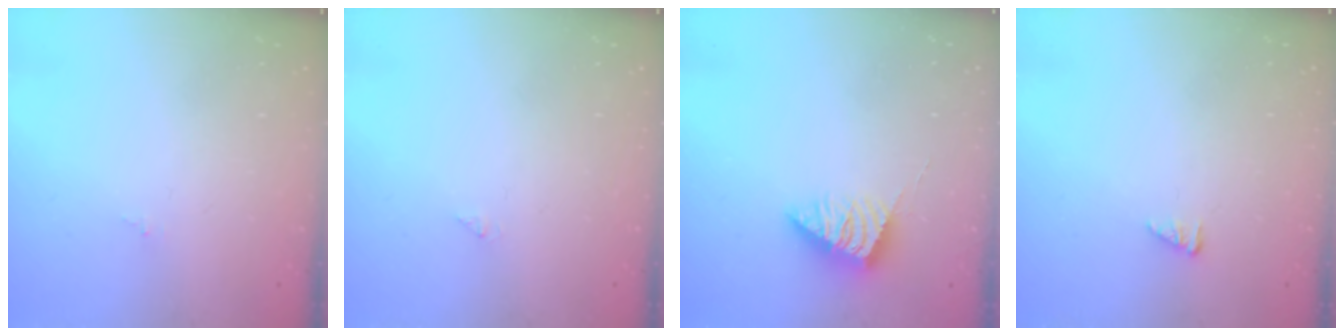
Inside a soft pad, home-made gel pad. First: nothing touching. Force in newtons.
{"total": 0.0}
{"total": 4.2, "press": 4.2, "slide": 0.3}
{"total": 1.2, "press": 1.1, "slide": 0.1}